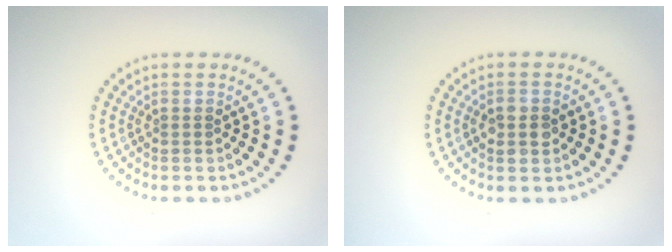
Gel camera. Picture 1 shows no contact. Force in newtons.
{"total": 2.1, "press": 2.1, "slide": 0.4}